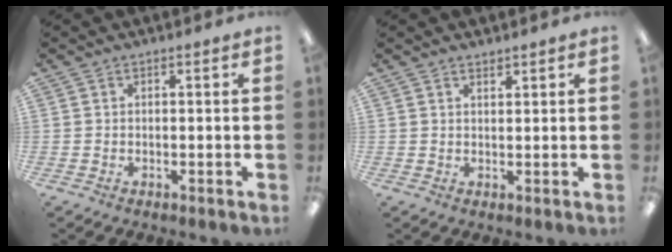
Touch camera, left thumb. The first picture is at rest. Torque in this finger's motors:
{"motor_torque": [-0.15, -0.10, 0.02, 0.08, -0.03]}